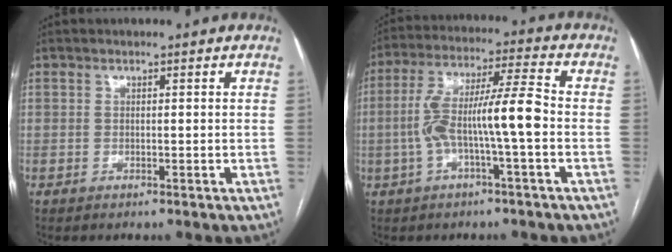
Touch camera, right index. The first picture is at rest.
{"total": 11.0, "force": [-1.9, 0.6, 10.8], "torque": [-0.208, 0.030, -0.037]}